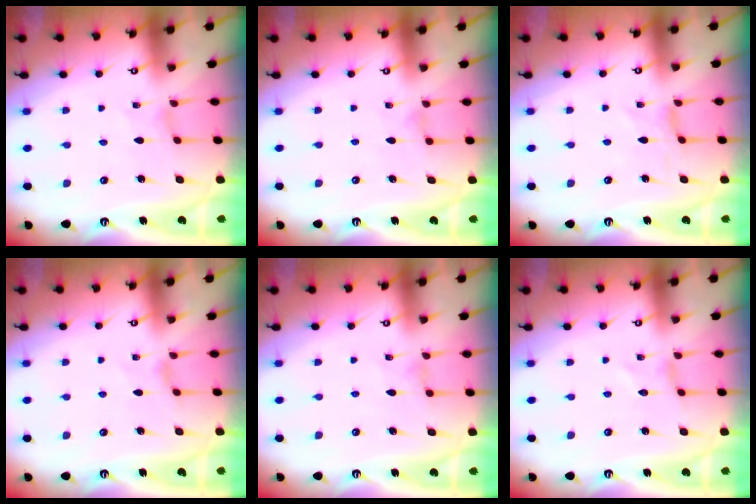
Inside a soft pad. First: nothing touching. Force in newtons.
{"total": 0.6, "press": 0.5, "slide": 0.2}
{"total": 0.0}
{"total": 0.9, "press": 0.8, "slide": 0.4}
{"total": 0.0}
{"total": 0.0}